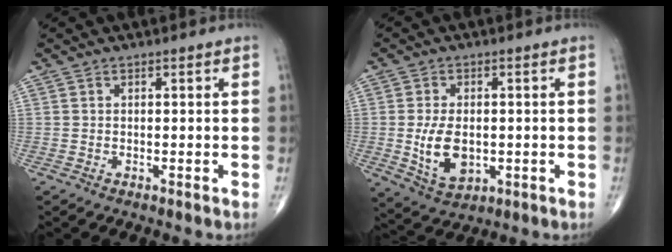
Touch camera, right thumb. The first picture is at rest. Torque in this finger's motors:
{"motor_torque": [-0.47, 0.81, 0.63, 0.32, 0.26]}